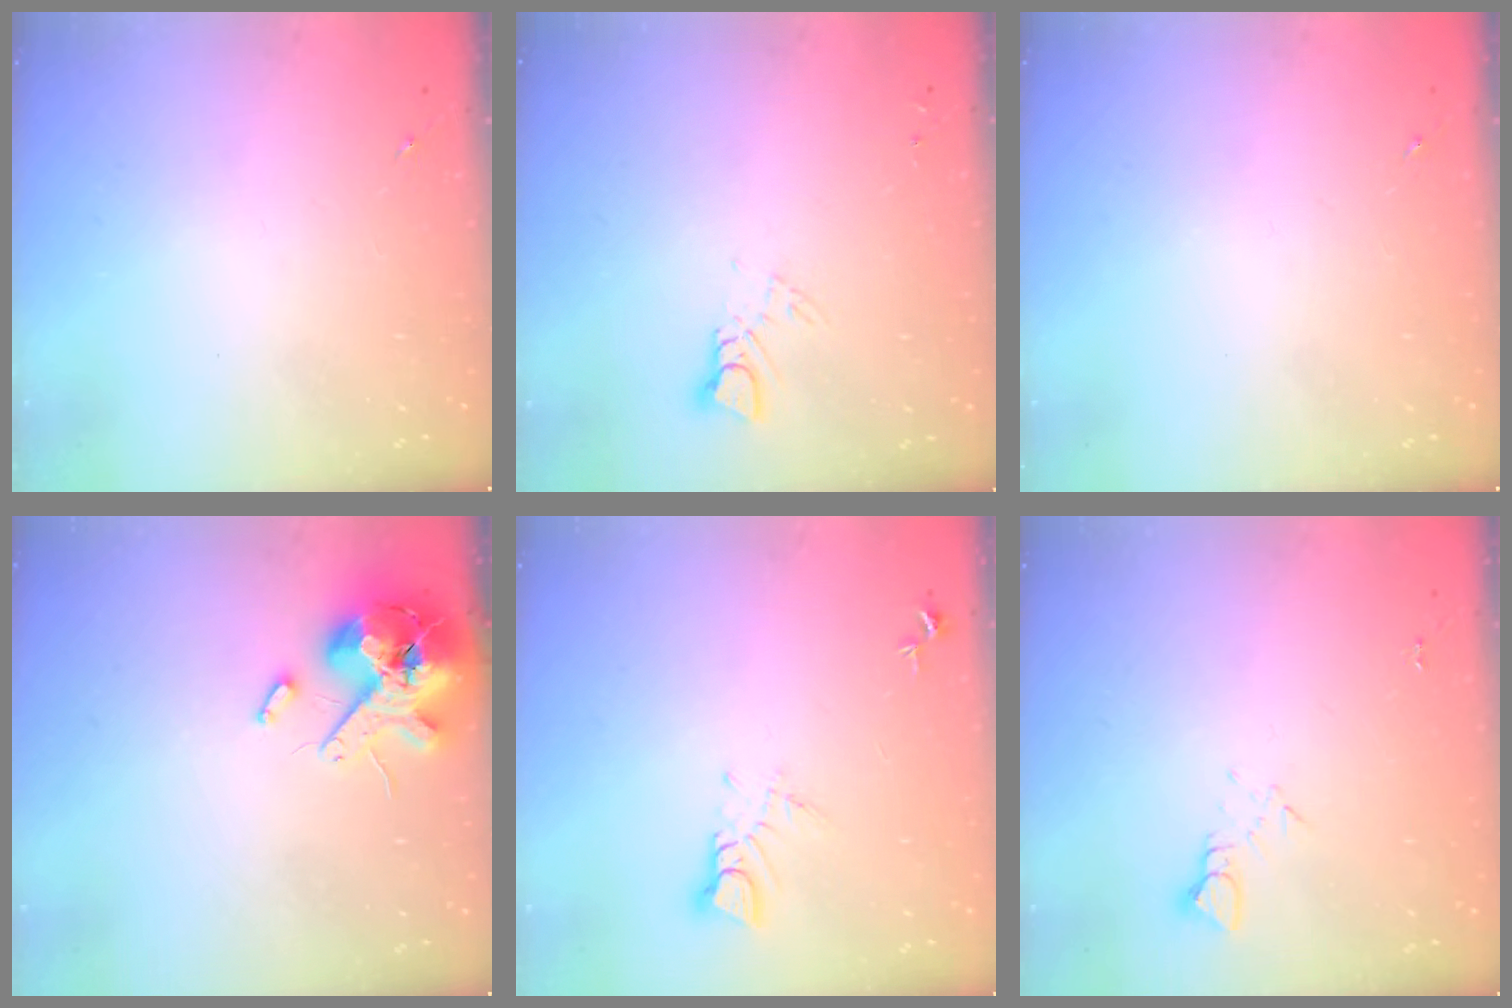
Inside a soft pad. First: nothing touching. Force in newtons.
{"total": 3.6, "press": 3.6, "slide": 0.1}
{"total": 0.0}
{"total": 13.6, "press": 13.5, "slide": 2.2}
{"total": 3.5, "press": 3.5, "slide": 0.2}
{"total": 2.7, "press": 2.7, "slide": 0.2}